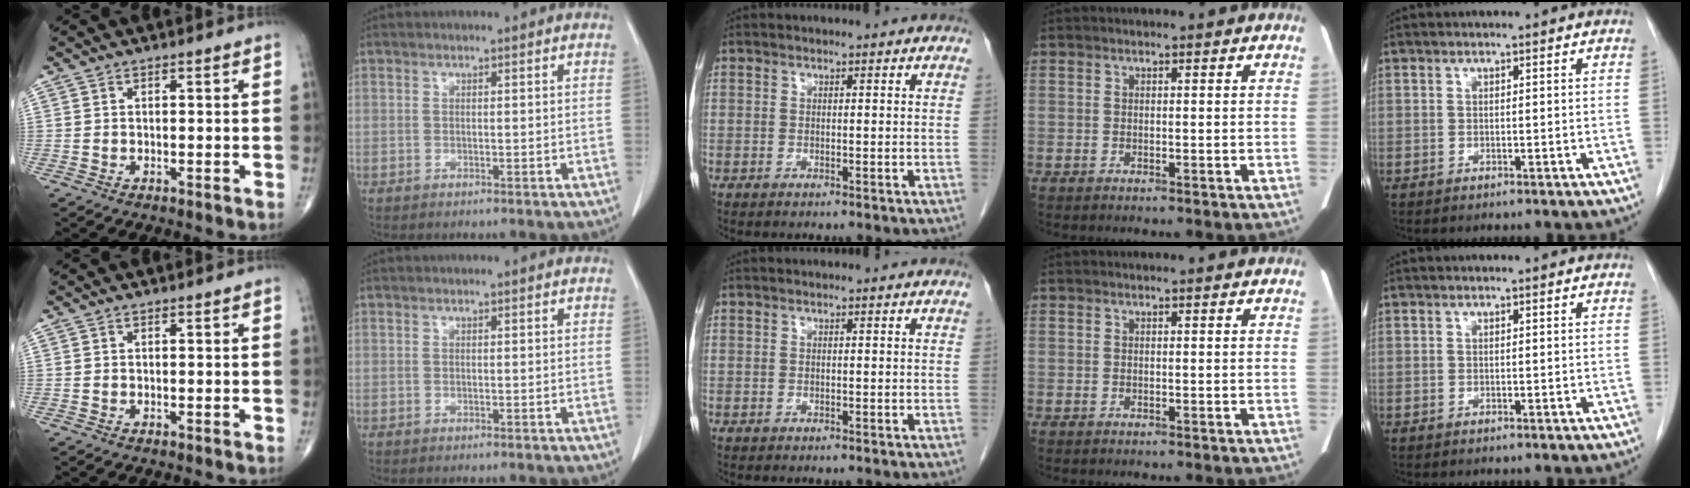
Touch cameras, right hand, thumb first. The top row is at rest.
{}